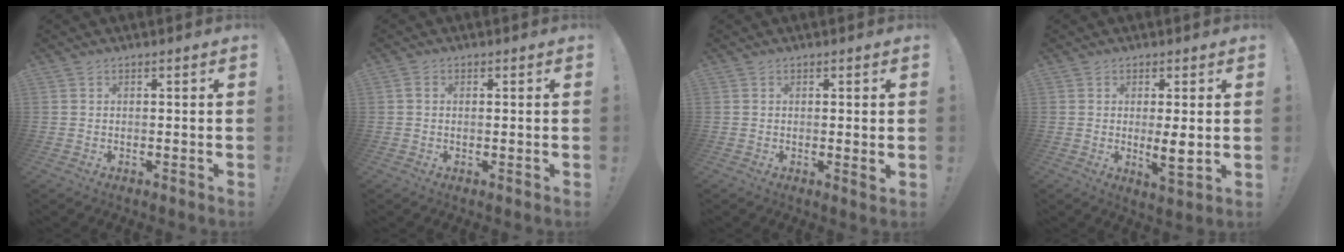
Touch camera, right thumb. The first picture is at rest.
{"total": 1.2, "force": [0.1, 0.7, 0.9], "torque": [-0.012, 0.002, 0.000]}
{"total": 1.5, "force": [0.4, 0.2, 1.5], "torque": [-0.017, -0.005, 0.005]}
{"total": 6.3, "force": [0.0, 1.1, 6.2], "torque": [-0.089, -0.017, -0.002]}